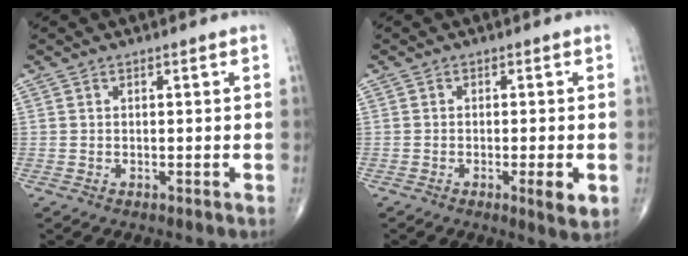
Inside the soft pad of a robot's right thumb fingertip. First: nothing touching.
{"total": 4.0, "force": [-1.2, 0.7, 3.7], "torque": [-0.056, -0.008, -0.020]}